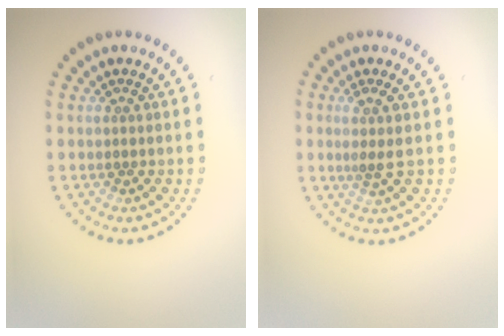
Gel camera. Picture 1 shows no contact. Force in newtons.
{"total": 2.0, "press": 1.6, "slide": 1.2}